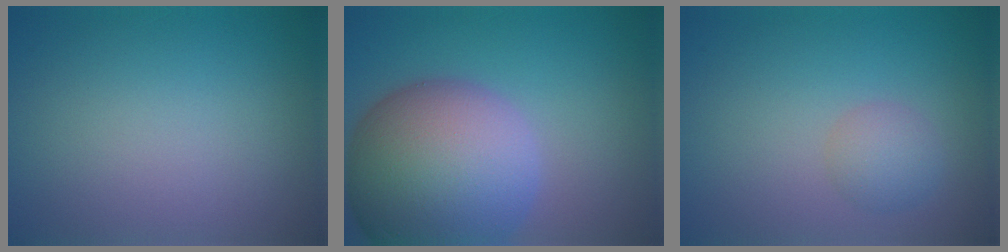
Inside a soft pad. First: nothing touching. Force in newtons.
{"total": 14.8, "press": 14.8, "slide": 1.0}
{"total": 2.1, "press": 2.1, "slide": 0.1}